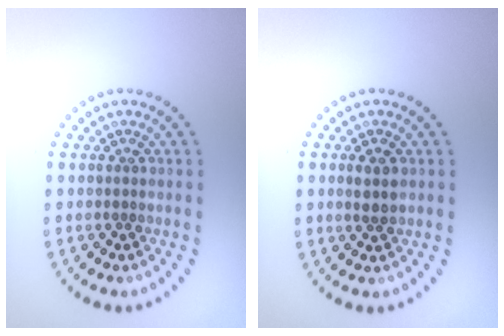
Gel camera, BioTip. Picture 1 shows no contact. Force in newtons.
{"total": 1.8, "press": 1.7, "slide": 0.6}